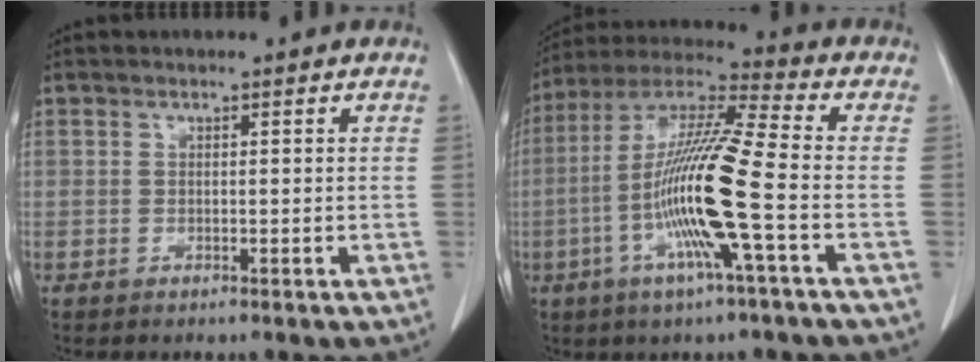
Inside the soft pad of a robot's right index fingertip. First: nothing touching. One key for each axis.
{"total": 15.7, "fx": -3.9, "fy": -0.3, "fz": 15.2, "tx": -0.298, "ty": -0.003, "tz": -0.085}